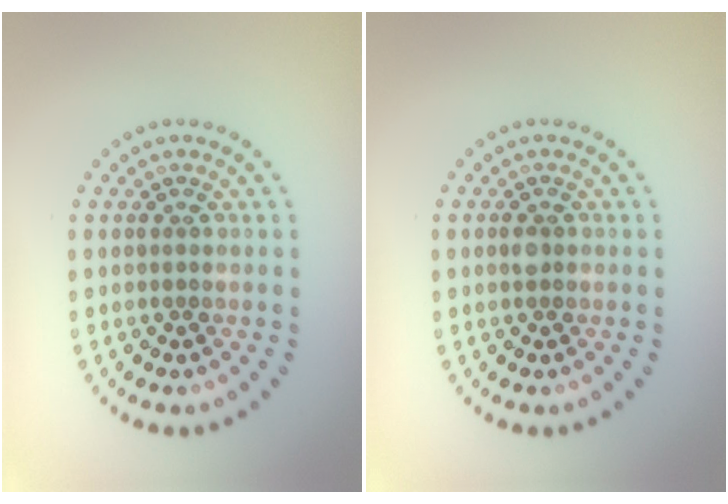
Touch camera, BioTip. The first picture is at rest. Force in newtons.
{"total": 0.9, "press": 0.9, "slide": 0.0}